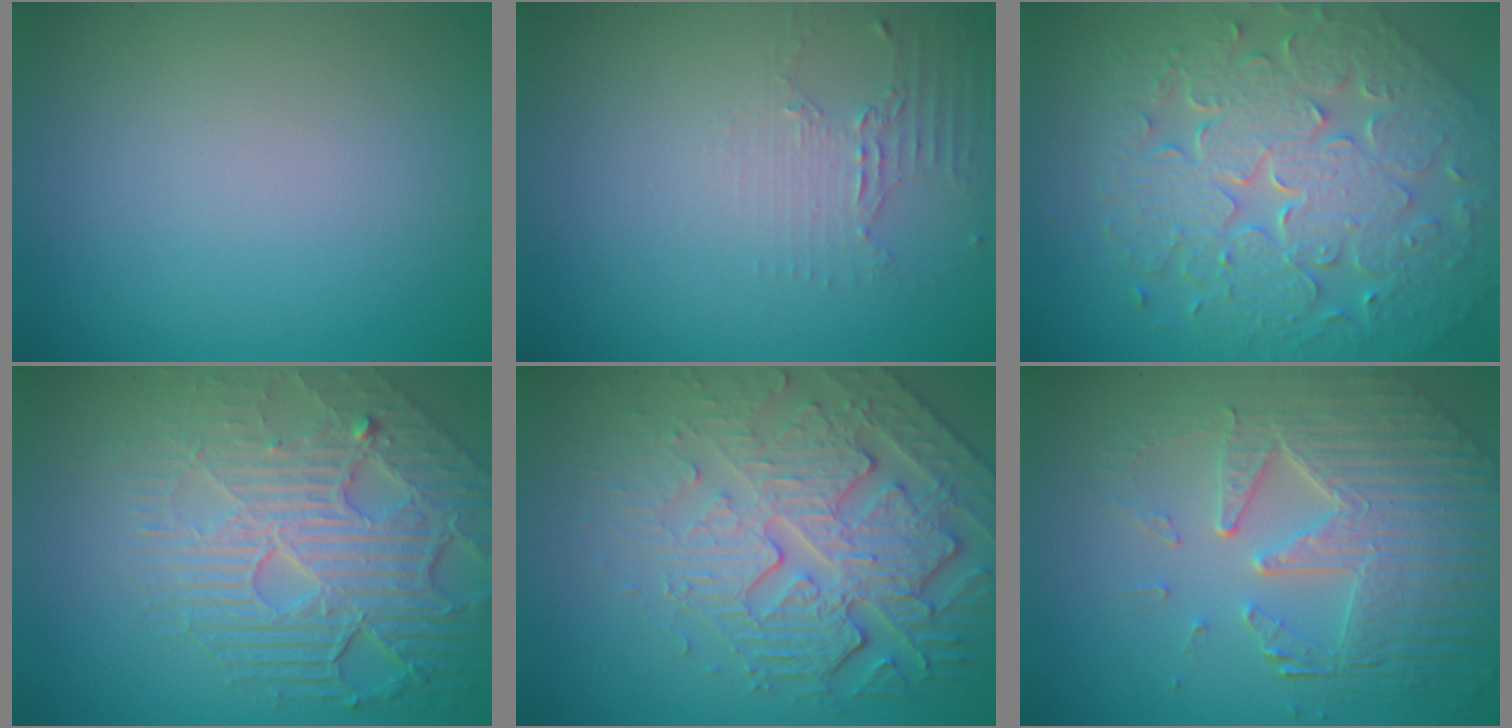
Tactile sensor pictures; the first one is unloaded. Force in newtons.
{"total": 2.1, "press": 1.5, "slide": 1.4}
{"total": 9.2, "press": 6.6, "slide": 6.3}
{"total": 8.7, "press": 5.9, "slide": 6.4}
{"total": 6.9, "press": 5.5, "slide": 4.2}
{"total": 7.1, "press": 5.2, "slide": 4.8}